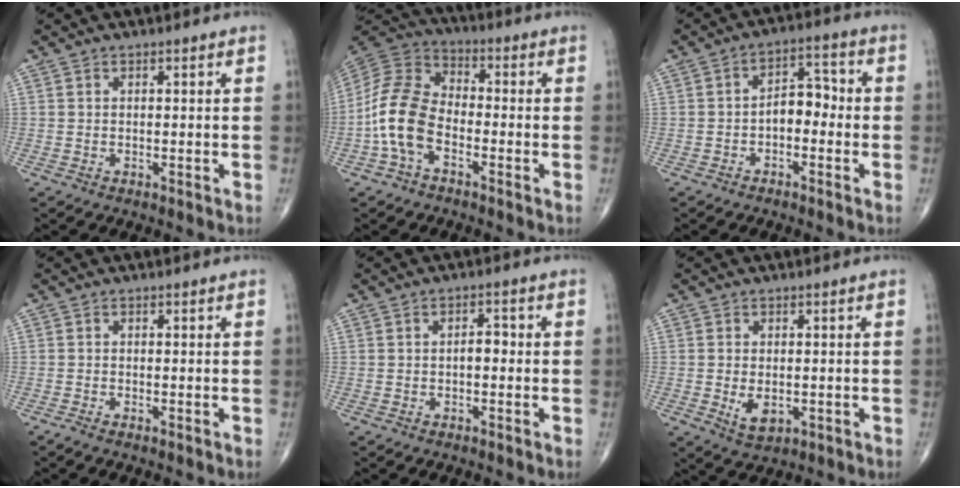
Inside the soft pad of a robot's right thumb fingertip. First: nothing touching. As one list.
[{"total": 12.2, "force": [-3.8, 7.4, 8.9], "torque": [-0.175, 0.036, -0.084]}, {"total": 5.9, "force": [-1.3, 3.6, 4.4], "torque": [-0.047, 0.032, -0.032]}, {"total": 0.6, "force": [-0.5, 0.0, 0.4], "torque": [-0.016, -0.003, -0.015]}, {"total": 2.5, "force": [-0.3, 1.4, 2.0], "torque": [-0.021, 0.010, -0.009]}, {"total": 4.3, "force": [-0.7, 2.6, 3.4], "torque": [-0.049, -0.008, -0.003]}]